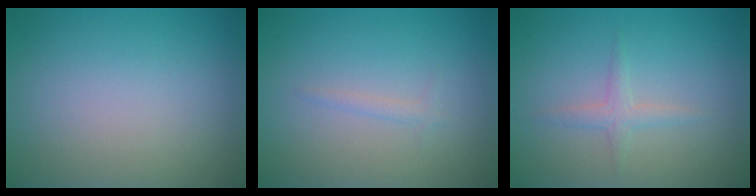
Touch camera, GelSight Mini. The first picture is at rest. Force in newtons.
{"total": 1.0, "press": 1.0, "slide": 0.1}
{"total": 1.9, "press": 1.9, "slide": 0.1}